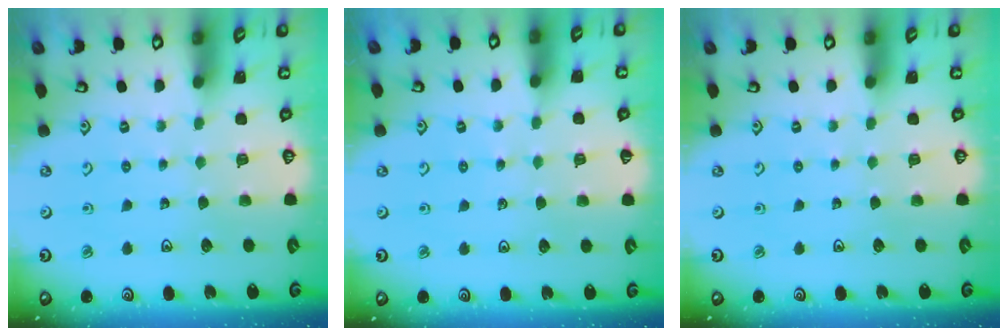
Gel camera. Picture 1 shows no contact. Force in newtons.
{"total": 2.1, "press": 2.1, "slide": 0.4}
{"total": 0.0}